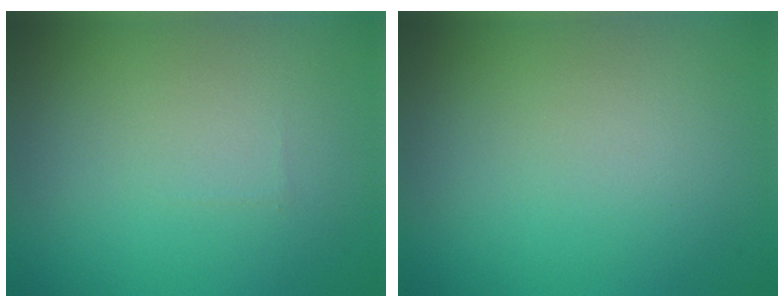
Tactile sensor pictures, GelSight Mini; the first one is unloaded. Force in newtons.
{"total": 0.0}